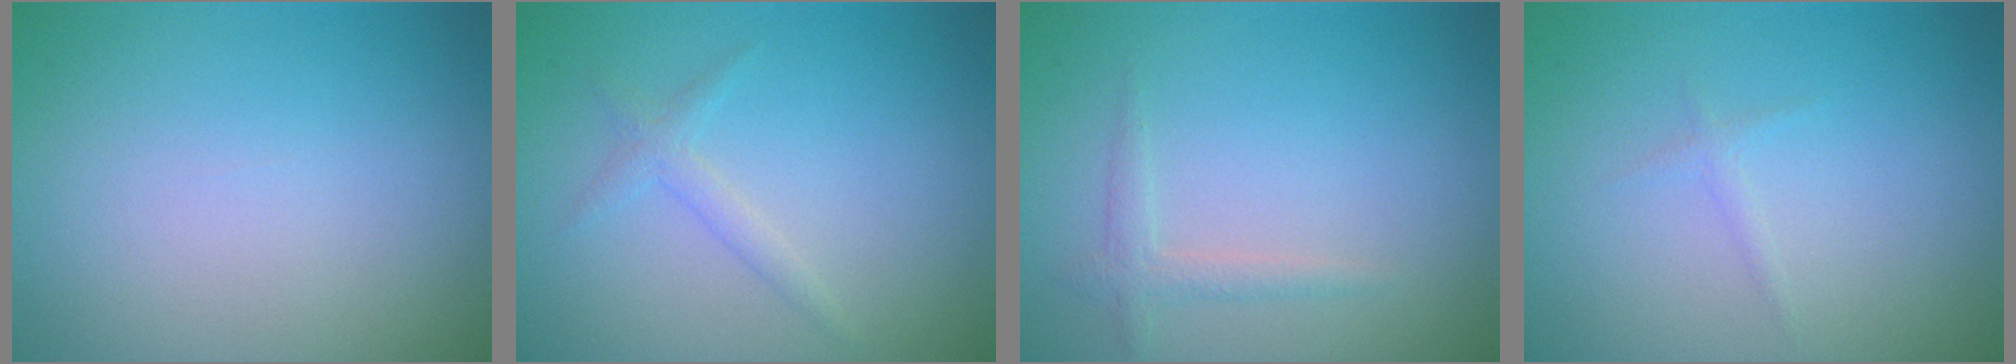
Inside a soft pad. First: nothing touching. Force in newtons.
{"total": 1.4, "press": 1.4, "slide": 0.1}
{"total": 1.3, "press": 1.3, "slide": 0.1}
{"total": 0.6, "press": 0.6, "slide": 0.1}